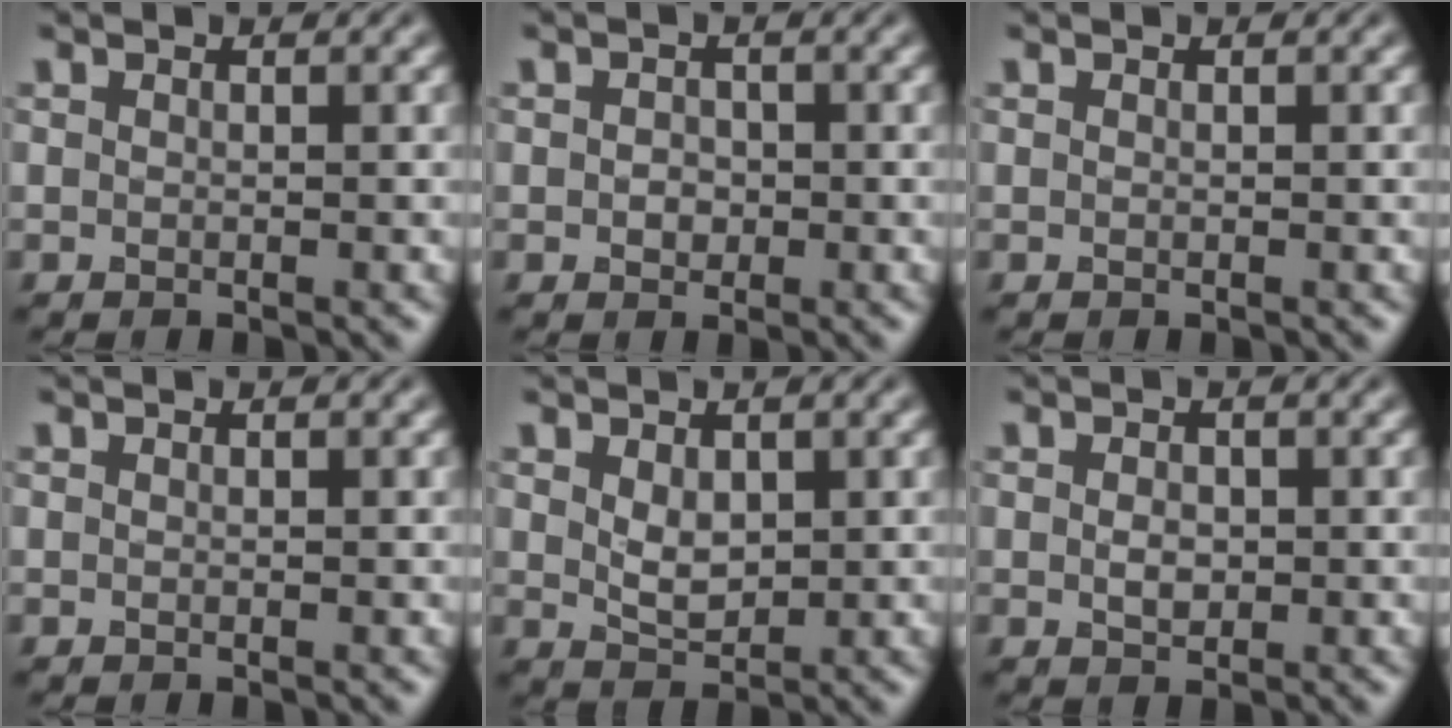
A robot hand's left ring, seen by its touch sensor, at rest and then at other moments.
{"total": 1.3, "force": [-0.1, 1.1, 0.7], "torque": [-0.011, -0.003, -0.004]}
{"total": 0.0}
{"total": 0.0}
{"total": 2.4, "force": [0.6, 1.5, 1.7], "torque": [-0.034, -0.004, 0.017]}
{"total": 1.5, "force": [0.0, 1.1, 1.1], "torque": [-0.022, -0.002, 0.000]}